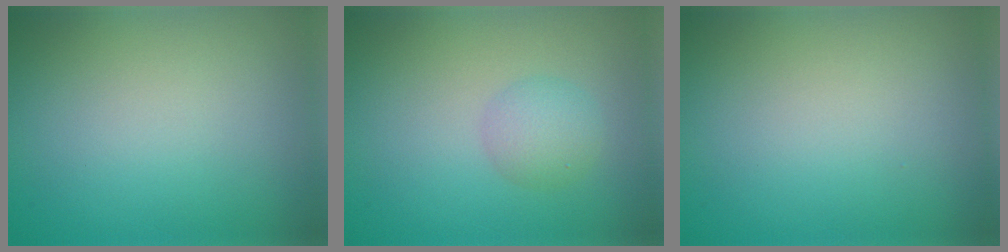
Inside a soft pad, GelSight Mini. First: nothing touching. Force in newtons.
{"total": 2.4, "press": 2.4, "slide": 0.1}
{"total": 0.0}